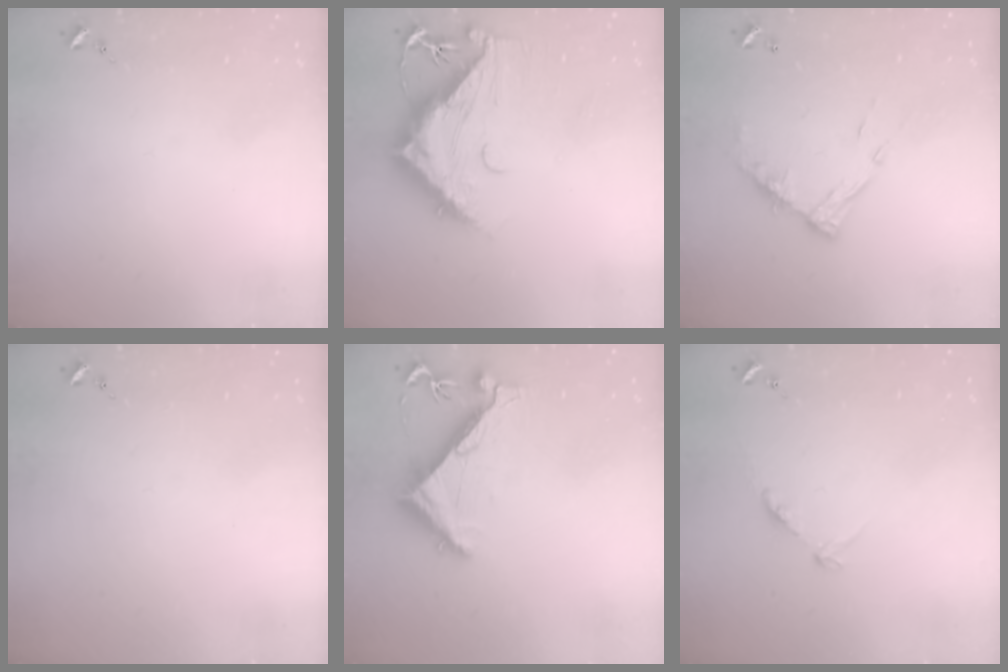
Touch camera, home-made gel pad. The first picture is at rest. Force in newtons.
{"total": 15.4, "press": 15.3, "slide": 1.6}
{"total": 12.1, "press": 12.1, "slide": 1.1}
{"total": 0.0}
{"total": 6.7, "press": 6.6, "slide": 0.7}
{"total": 5.3, "press": 5.2, "slide": 0.7}